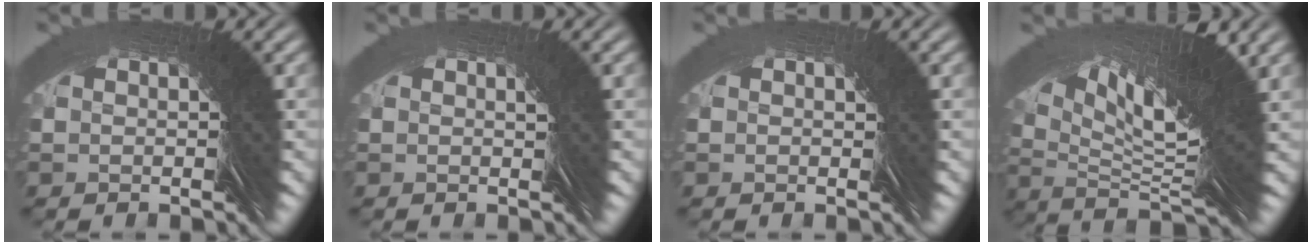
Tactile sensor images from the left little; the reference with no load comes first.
{"total": 2.1, "force": [-0.2, -1.5, -1.4], "torque": [0.029, 0.011, -0.004]}
{"total": 0.7, "force": [0.1, -0.1, -0.6], "torque": [0.009, 0.004, 0.000]}
{"total": 8.9, "force": [4.4, -1.1, 7.6], "torque": [-0.080, 0.049, 0.062]}